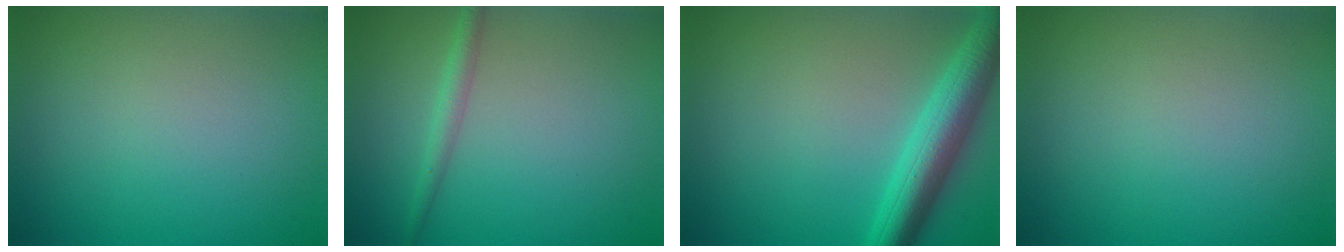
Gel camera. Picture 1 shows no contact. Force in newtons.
{"total": 1.7, "press": 1.7, "slide": 0.0}
{"total": 5.6, "press": 5.6, "slide": 0.2}
{"total": 0.0}